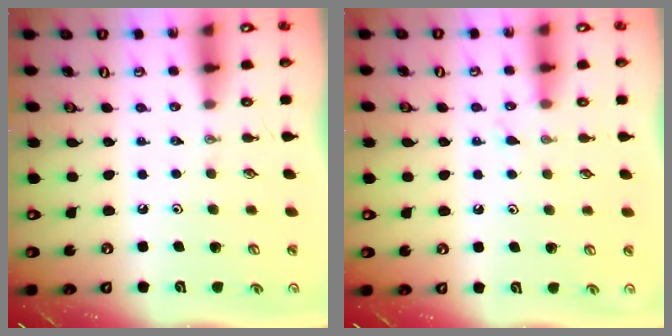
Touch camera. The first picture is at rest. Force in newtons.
{"total": 6.0, "press": 6.0, "slide": 0.7}